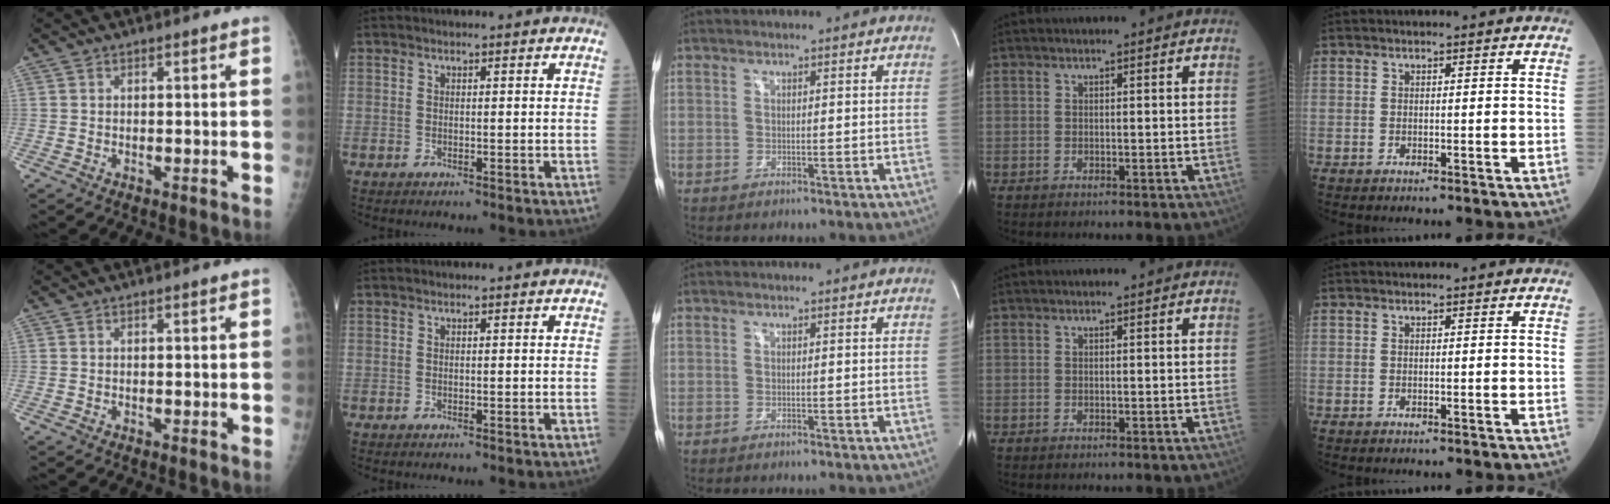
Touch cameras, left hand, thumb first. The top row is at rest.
{}